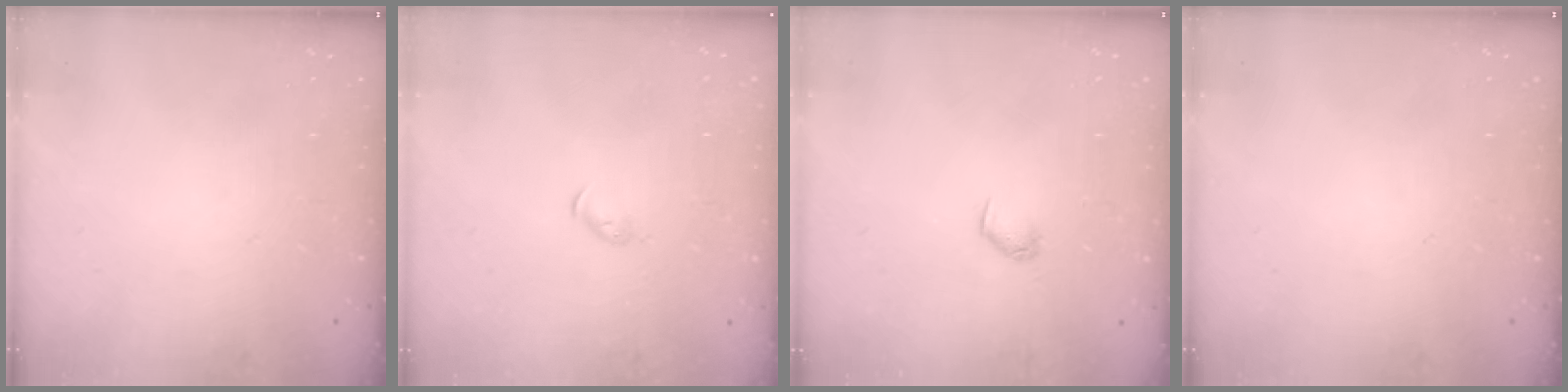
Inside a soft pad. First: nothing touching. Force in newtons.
{"total": 3.6, "press": 3.5, "slide": 0.8}
{"total": 3.0, "press": 2.9, "slide": 0.7}
{"total": 0.0}